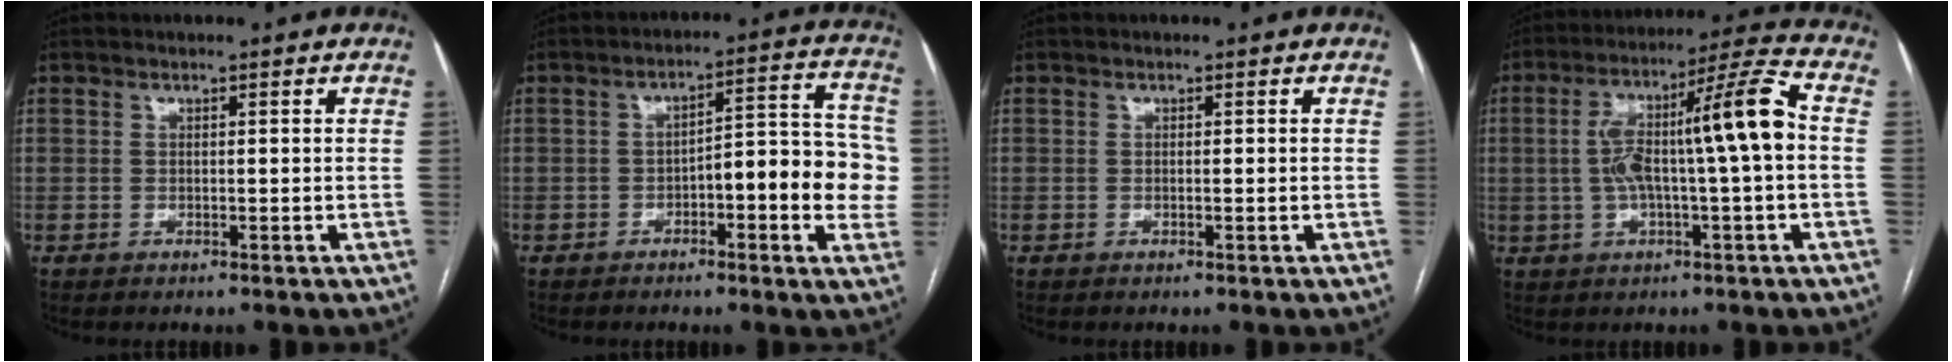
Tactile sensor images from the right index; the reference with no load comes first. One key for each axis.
{"total": 11.5, "fx": -2.2, "fy": 3.0, "fz": 10.8, "tx": -0.129, "ty": 0.036, "tz": -0.028}
{"total": 0.6, "fx": -0.1, "fy": -0.1, "fz": 0.6, "tx": -0.010, "ty": 0.000, "tz": -0.002}
{"total": 13.5, "fx": 0.2, "fy": 0.8, "fz": 13.4, "tx": -0.229, "ty": 0.036, "tz": 0.001}